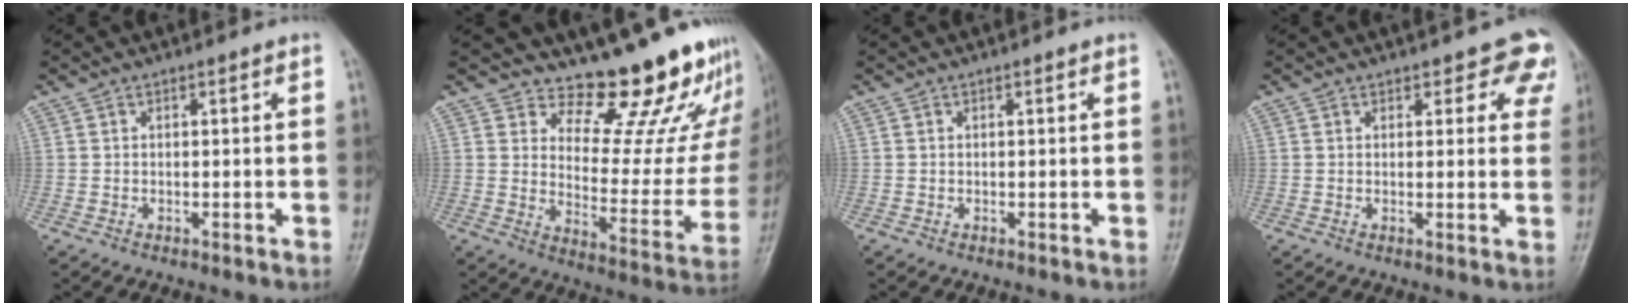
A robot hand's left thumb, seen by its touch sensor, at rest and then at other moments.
{"total": 18.4, "force": [16.2, 6.0, 6.2], "torque": [-0.021, -0.158, 0.204]}
{"total": 0.0}
{"total": 5.9, "force": [4.2, 3.1, 2.7], "torque": [0.015, -0.018, 0.036]}